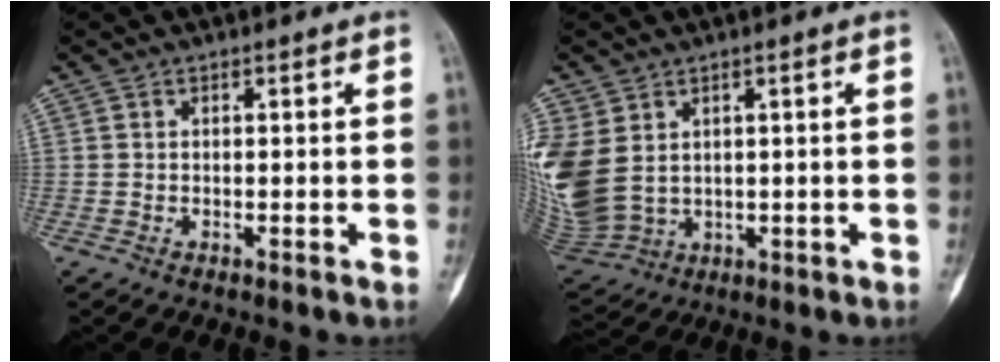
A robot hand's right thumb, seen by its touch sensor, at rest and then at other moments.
{"total": 14.2, "force": [2.8, 11.1, 8.4], "torque": [-0.219, -0.003, 0.084]}